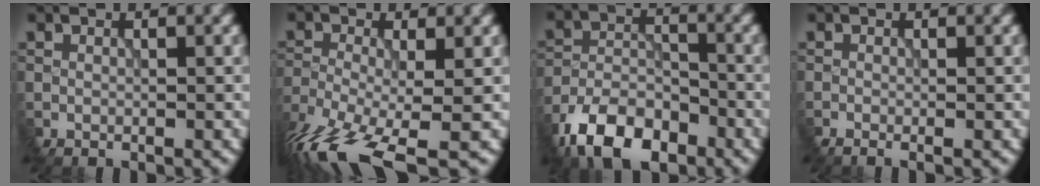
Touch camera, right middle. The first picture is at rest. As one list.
[{"total": 9.2, "force": [-6.4, 2.7, 6.1], "torque": [-0.123, -0.022, -0.121]}, {"total": 7.7, "force": [-5.8, 3.6, 3.7], "torque": [-0.058, -0.007, -0.114]}, {"total": 0.7, "force": [-0.5, -0.3, 0.4], "torque": [0.000, -0.002, -0.013]}]